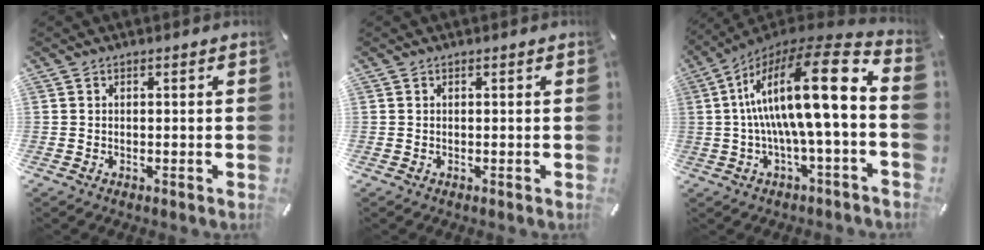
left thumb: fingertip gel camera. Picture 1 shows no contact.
{"total": 0.0}
{"total": 21.1, "force": [2.4, 4.9, 20.4], "torque": [-0.357, -0.033, 0.026]}